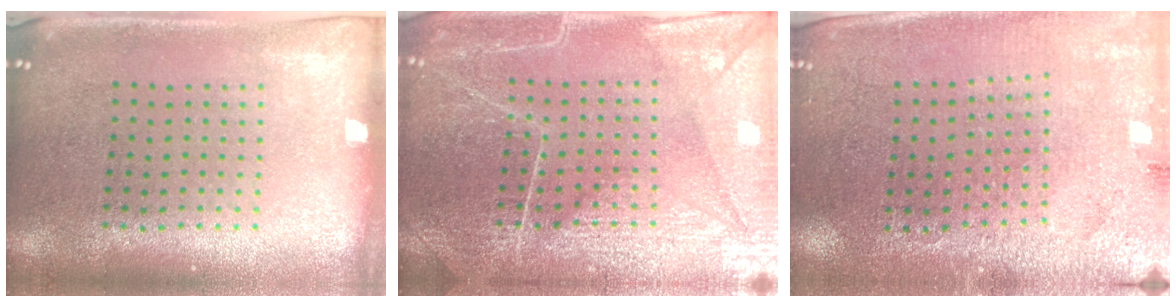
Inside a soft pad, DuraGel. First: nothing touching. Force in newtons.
{"total": 6.2, "press": 6.2, "slide": 0.7}
{"total": 2.8, "press": 2.8, "slide": 0.5}